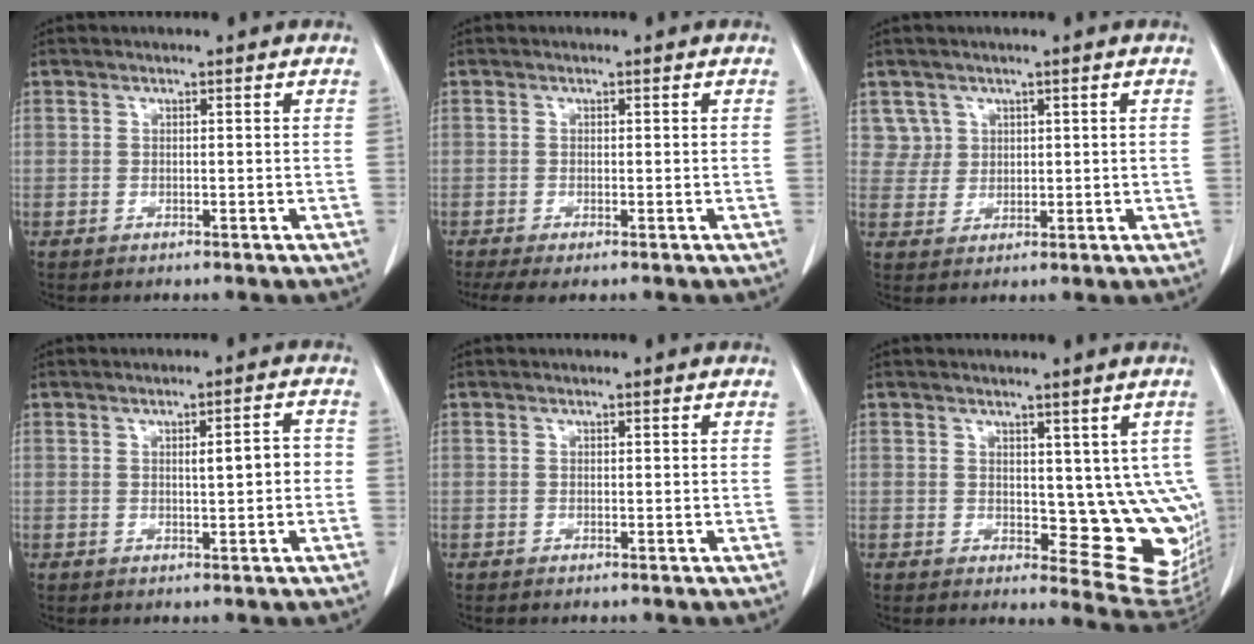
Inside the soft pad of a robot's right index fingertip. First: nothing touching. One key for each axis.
{"total": 3.4, "fx": -2.4, "fy": 0.8, "fz": 2.3, "tx": -0.044, "ty": -0.012, "tz": -0.041}
{"total": 3.7, "fx": 1.9, "fy": 3.2, "fz": -0.5, "tx": 0.025, "ty": 0.006, "tz": 0.034}
{"total": 3.6, "fx": -0.1, "fy": 0.7, "fz": 3.6, "tx": -0.055, "ty": 0.008, "tz": 0.000}
{"total": 0.0}
{"total": 10.2, "fx": 1.3, "fy": 5.0, "fz": 8.8, "tx": -0.076, "ty": -0.013, "tz": 0.025}